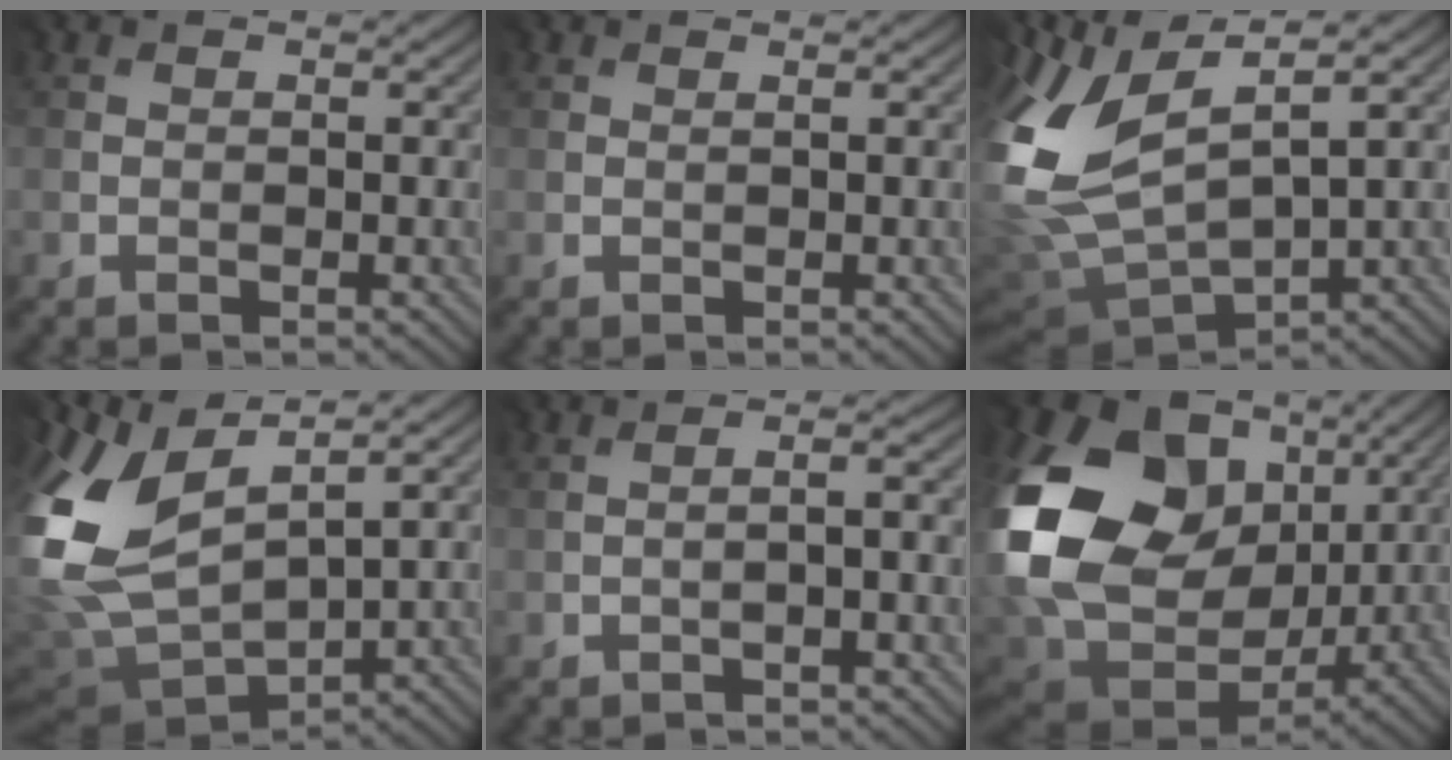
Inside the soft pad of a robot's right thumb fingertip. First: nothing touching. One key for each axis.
{"total": 0.6, "fx": 0.5, "fy": -0.4, "fz": 0.1, "tx": -0.001, "ty": 0.001, "tz": 0.009}
{"total": 10.2, "fx": 2.9, "fy": 4.9, "fz": 8.5, "tx": -0.229, "ty": 0.005, "tz": 0.057}
{"total": 10.7, "fx": 3.7, "fy": 6.0, "fz": 8.0, "tx": -0.227, "ty": 0.006, "tz": 0.072}
{"total": 1.1, "fx": -0.7, "fy": -0.4, "fz": 0.7, "tx": 0.002, "ty": 0.007, "tz": -0.013}
{"total": 19.2, "fx": 4.8, "fy": 15.2, "fz": 10.7, "tx": -0.280, "ty": -0.012, "tz": 0.133}